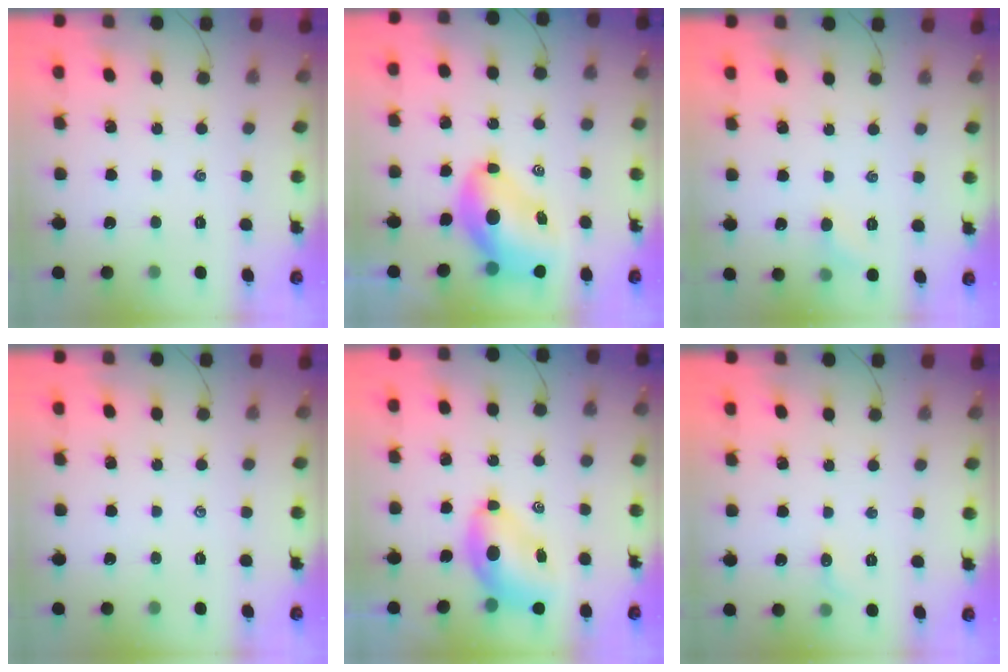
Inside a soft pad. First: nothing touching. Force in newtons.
{"total": 11.1, "press": 10.6, "slide": 3.5}
{"total": 4.3, "press": 4.1, "slide": 1.3}
{"total": 0.0}
{"total": 6.8, "press": 6.5, "slide": 1.7}
{"total": 3.6, "press": 3.4, "slide": 1.2}